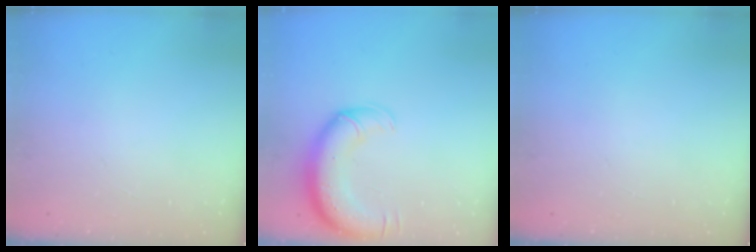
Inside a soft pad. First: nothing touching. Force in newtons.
{"total": 14.4, "press": 14.0, "slide": 3.4}
{"total": 0.0}